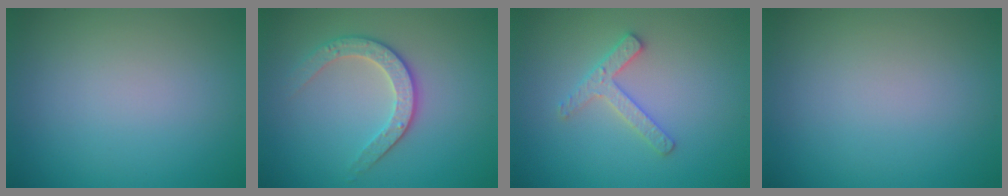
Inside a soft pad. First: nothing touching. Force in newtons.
{"total": 2.9, "press": 2.7, "slide": 1.1}
{"total": 2.4, "press": 2.4, "slide": 0.4}
{"total": 0.0}